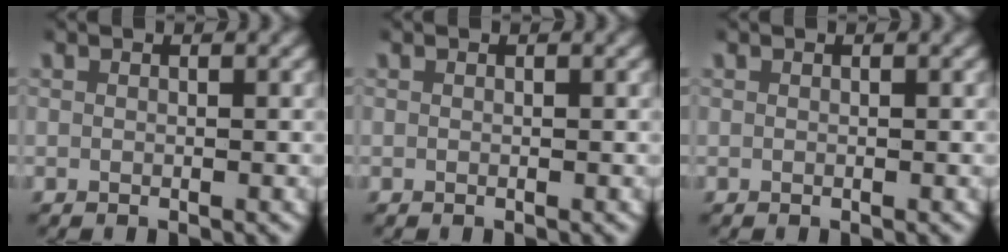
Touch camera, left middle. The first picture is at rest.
{"total": 0.0}
{"total": 0.0}